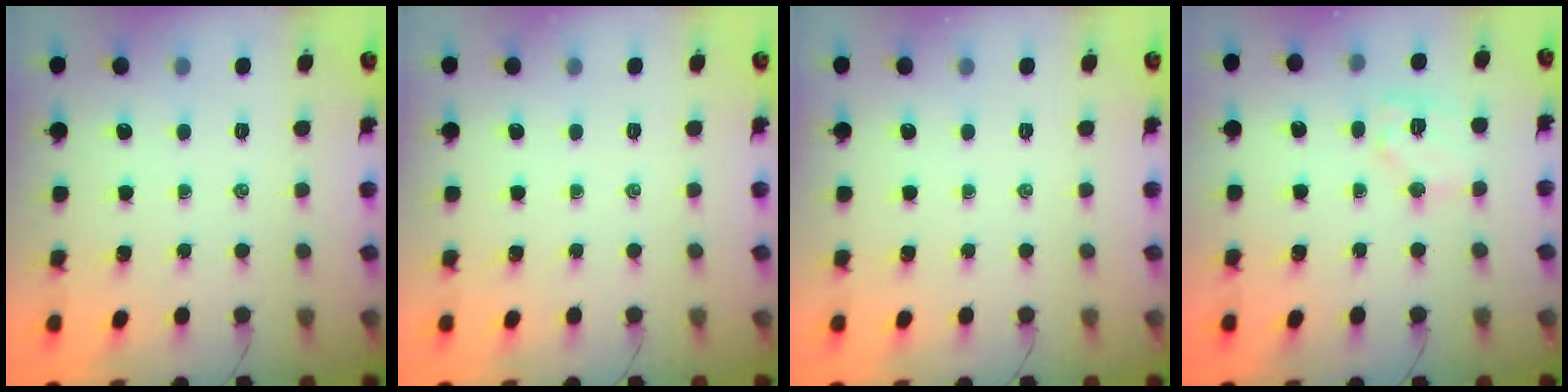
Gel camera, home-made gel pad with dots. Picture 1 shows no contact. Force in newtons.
{"total": 0.0}
{"total": 0.0}
{"total": 10.6, "press": 10.6, "slide": 0.6}